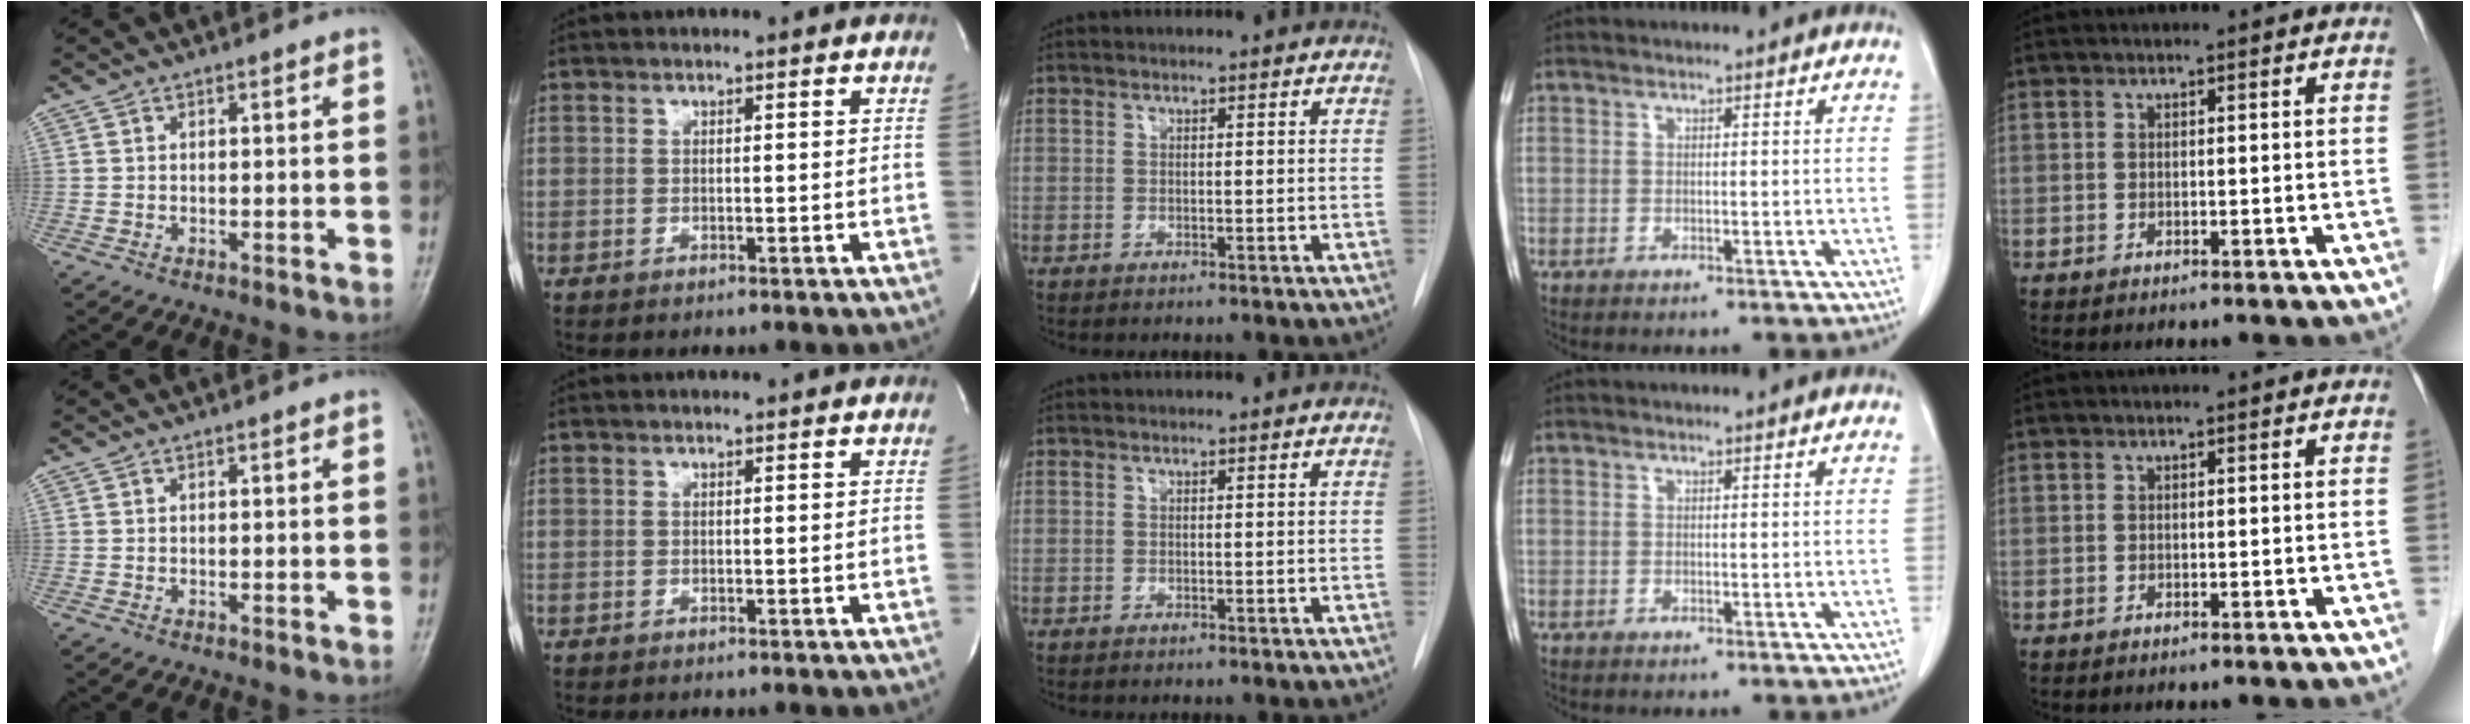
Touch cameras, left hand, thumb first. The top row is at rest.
{}